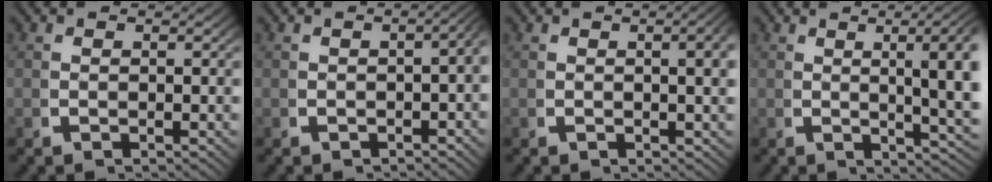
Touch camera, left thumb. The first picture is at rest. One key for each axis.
{"total": 4.2, "fx": -0.4, "fy": 2.3, "fz": 3.5, "tx": -0.032, "ty": 0.018, "tz": -0.013}
{"total": 3.6, "fx": 0.5, "fy": 1.4, "fz": 3.3, "tx": -0.030, "ty": 0.006, "tz": 0.005}
{"total": 9.4, "fx": 2.2, "fy": 4.3, "fz": 8.0, "tx": -0.087, "ty": 0.016, "tz": 0.022}